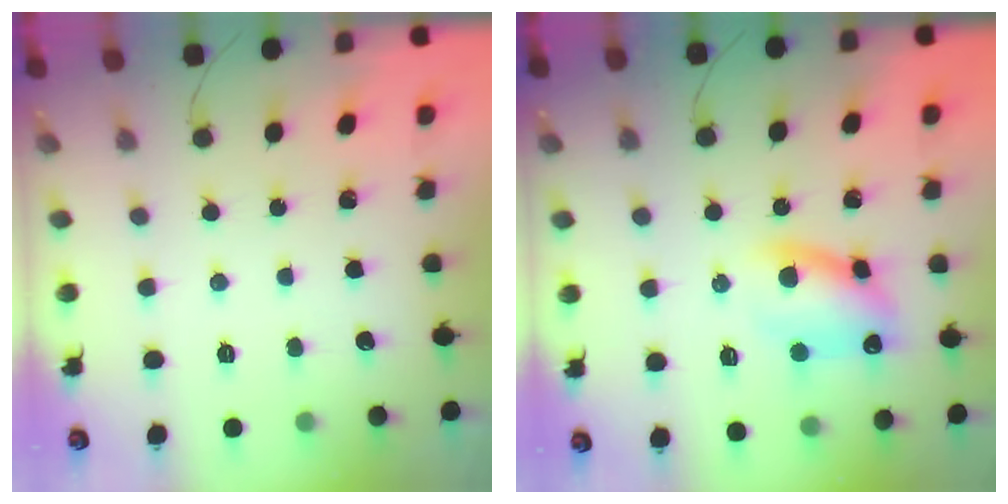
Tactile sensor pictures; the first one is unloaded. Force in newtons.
{"total": 11.0, "press": 10.9, "slide": 1.4}